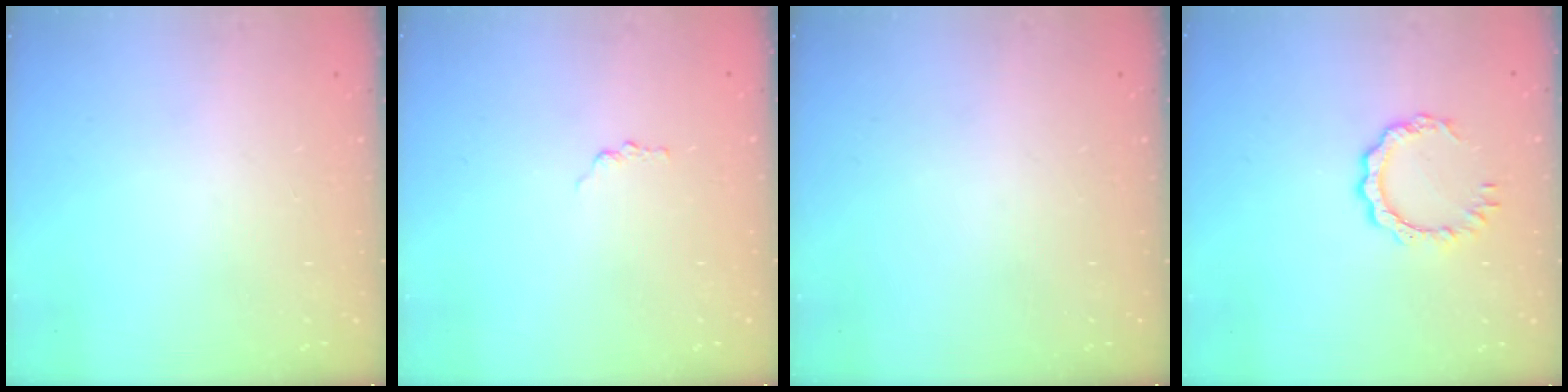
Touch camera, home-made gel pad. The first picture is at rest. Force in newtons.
{"total": 0.8, "press": 0.8, "slide": 0.1}
{"total": 0.0}
{"total": 6.2, "press": 6.2, "slide": 0.6}